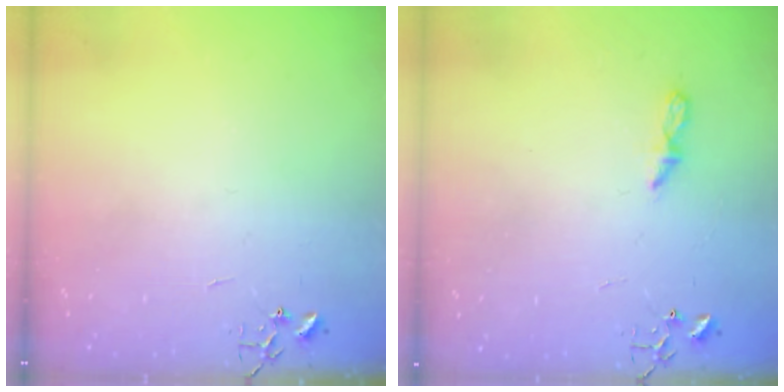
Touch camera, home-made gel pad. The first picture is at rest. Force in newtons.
{"total": 5.5, "press": 5.5, "slide": 0.5}